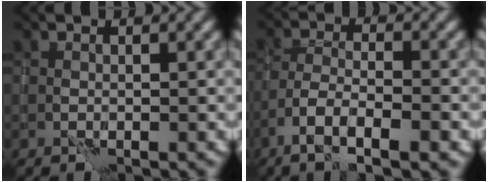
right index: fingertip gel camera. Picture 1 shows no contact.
{"total": 5.7, "force": [-3.5, 1.4, 4.2], "torque": [-0.079, 0.001, -0.063]}